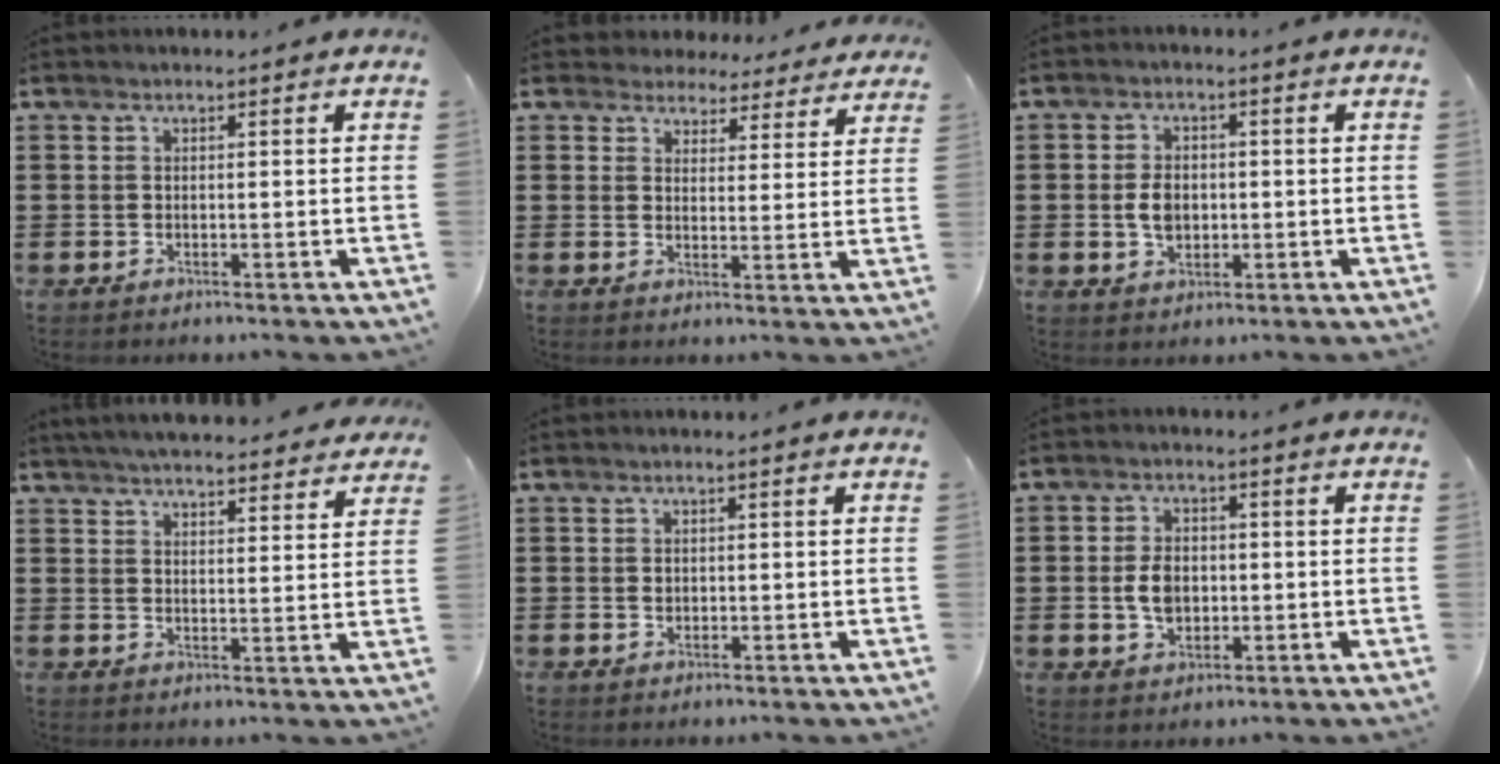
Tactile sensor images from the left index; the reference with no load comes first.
{"total": 4.1, "force": [3.9, 1.2, 0.1], "torque": [-0.015, -0.016, 0.070]}
{"total": 4.0, "force": [-0.2, 2.7, 2.9], "torque": [-0.059, 0.001, -0.010]}
{"total": 4.8, "force": [4.7, 0.1, 0.9], "torque": [-0.034, -0.020, 0.084]}
{"total": 0.8, "force": [0.2, 0.7, 0.4], "torque": [-0.010, 0.005, 0.002]}
{"total": 4.7, "force": [-0.3, 3.2, 3.5], "torque": [-0.077, 0.007, -0.009]}